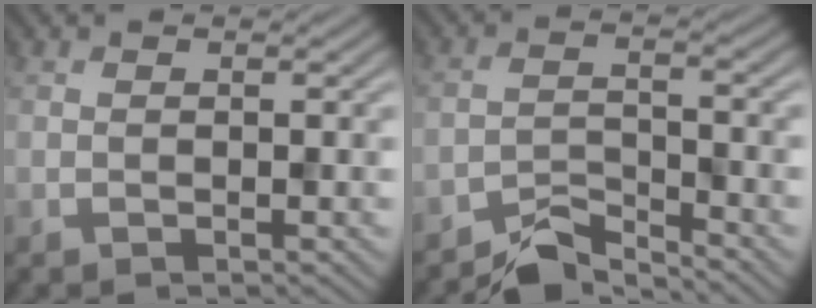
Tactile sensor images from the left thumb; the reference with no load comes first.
{"total": 4.4, "force": [-4.1, 0.7, 1.3], "torque": [-0.023, -0.001, -0.086]}